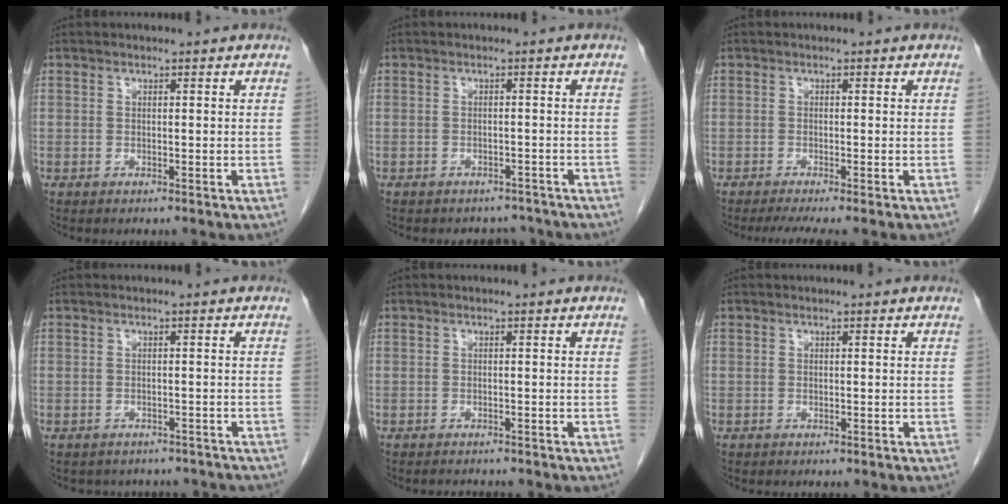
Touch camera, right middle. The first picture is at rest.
{"total": 5.1, "force": [-4.5, 2.3, 0.3], "torque": [0.001, 0.007, -0.051]}
{"total": 3.4, "force": [-2.5, -0.1, 2.3], "torque": [-0.035, -0.009, -0.043]}
{"total": 7.2, "force": [-6.3, 3.2, 1.0], "torque": [-0.011, 0.011, -0.062]}
{"total": 1.7, "force": [-1.7, 0.4, 0.2], "torque": [-0.004, -0.006, -0.021]}
{"total": 0.0}